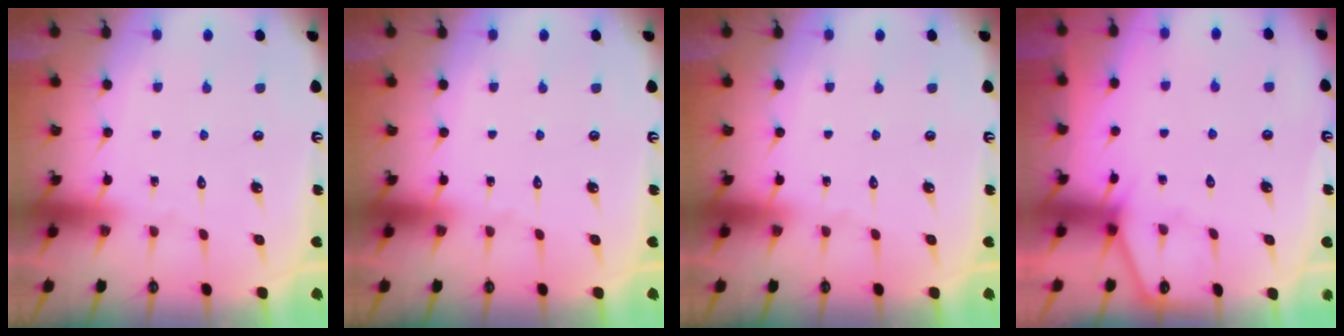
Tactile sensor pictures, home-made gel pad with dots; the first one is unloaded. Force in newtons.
{"total": 0.0}
{"total": 0.0}
{"total": 2.4, "press": 2.3, "slide": 0.4}